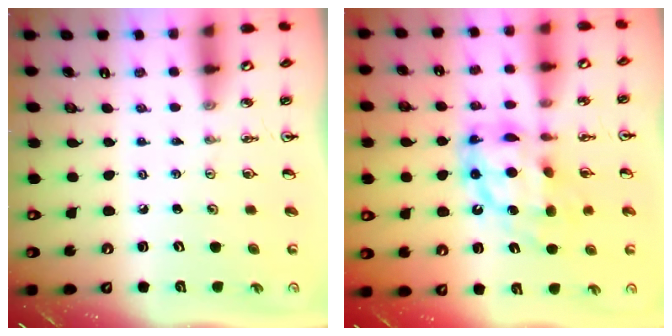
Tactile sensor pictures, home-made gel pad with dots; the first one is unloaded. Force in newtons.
{"total": 14.6, "press": 14.5, "slide": 1.2}